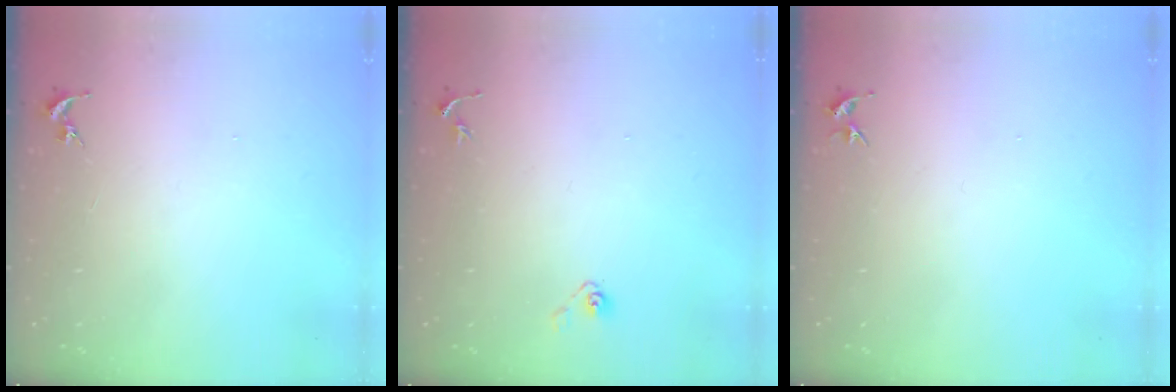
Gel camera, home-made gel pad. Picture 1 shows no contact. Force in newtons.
{"total": 3.7, "press": 3.2, "slide": 1.9}
{"total": 3.3, "press": 3.3, "slide": 0.4}